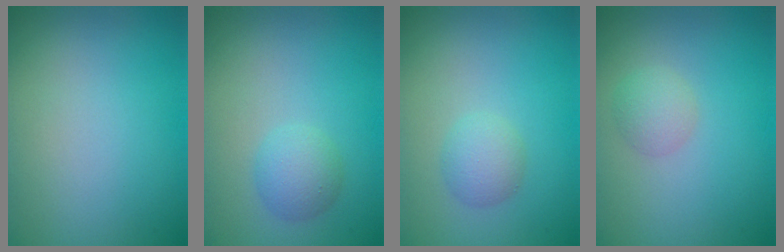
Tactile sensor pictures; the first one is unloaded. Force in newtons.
{"total": 2.2, "press": 2.2, "slide": 0.1}
{"total": 2.0, "press": 2.0, "slide": 0.1}
{"total": 1.8, "press": 1.8, "slide": 0.0}